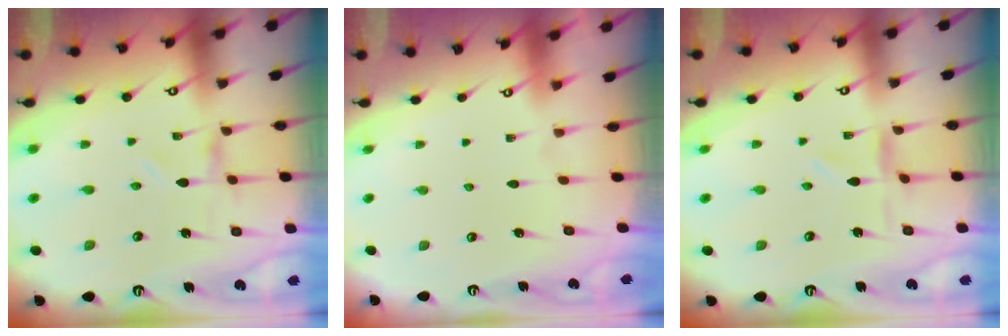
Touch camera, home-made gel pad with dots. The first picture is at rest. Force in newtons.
{"total": 1.6, "press": 1.6, "slide": 0.1}
{"total": 0.0}